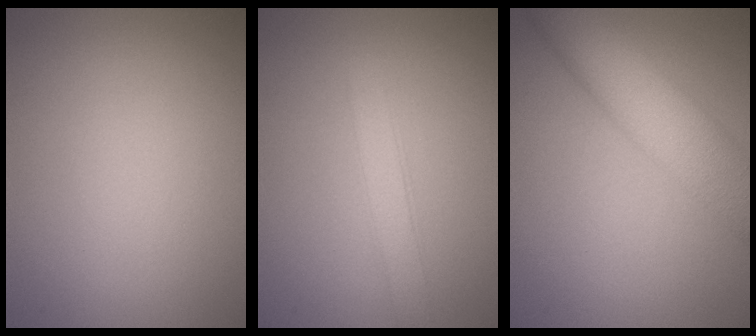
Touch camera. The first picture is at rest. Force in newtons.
{"total": 2.1, "press": 2.1, "slide": 0.0}
{"total": 7.8, "press": 7.8, "slide": 0.6}